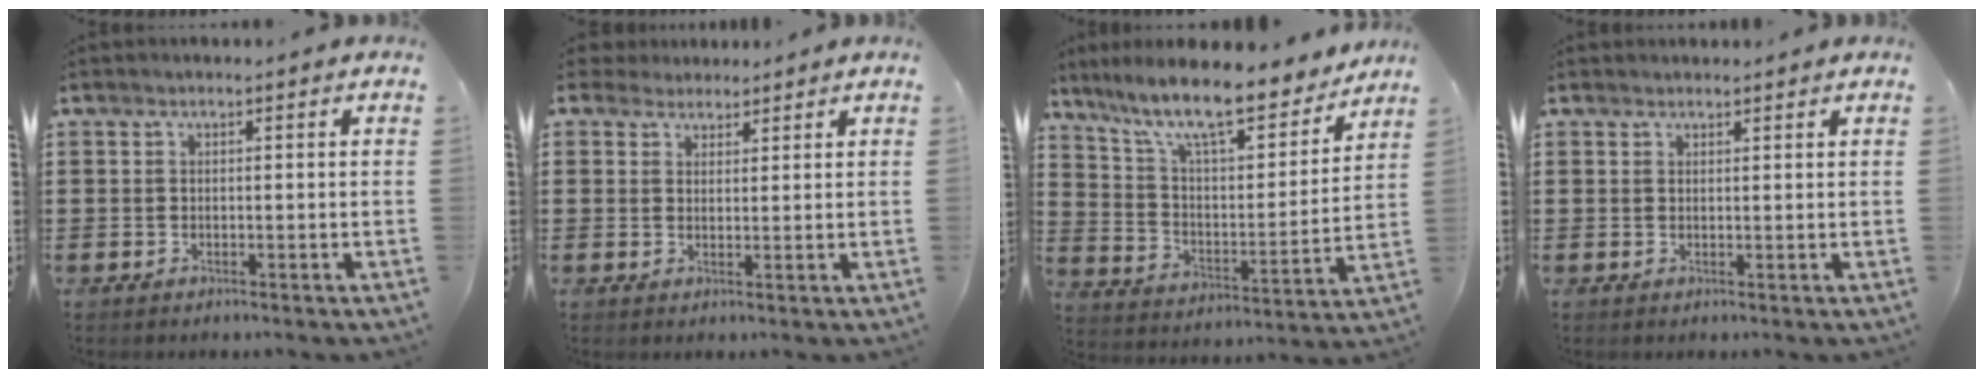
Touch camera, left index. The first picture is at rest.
{"total": 2.4, "force": [2.0, 1.3, -0.1], "torque": [-0.006, 0.010, 0.040]}
{"total": 11.7, "force": [9.7, 1.6, 6.2], "torque": [-0.150, -0.059, 0.165]}
{"total": 1.2, "force": [1.1, 0.3, 0.0], "torque": [-0.003, 0.001, 0.023]}